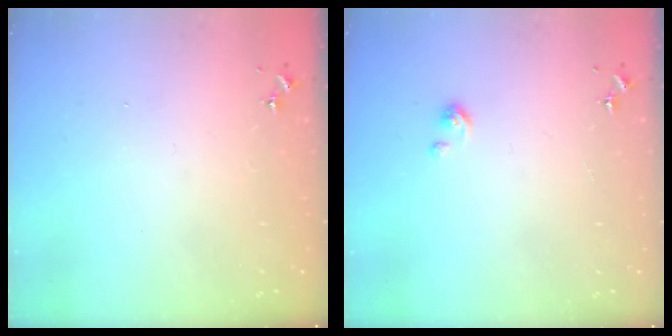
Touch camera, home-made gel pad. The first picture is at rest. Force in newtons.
{"total": 2.6, "press": 2.6, "slide": 0.4}